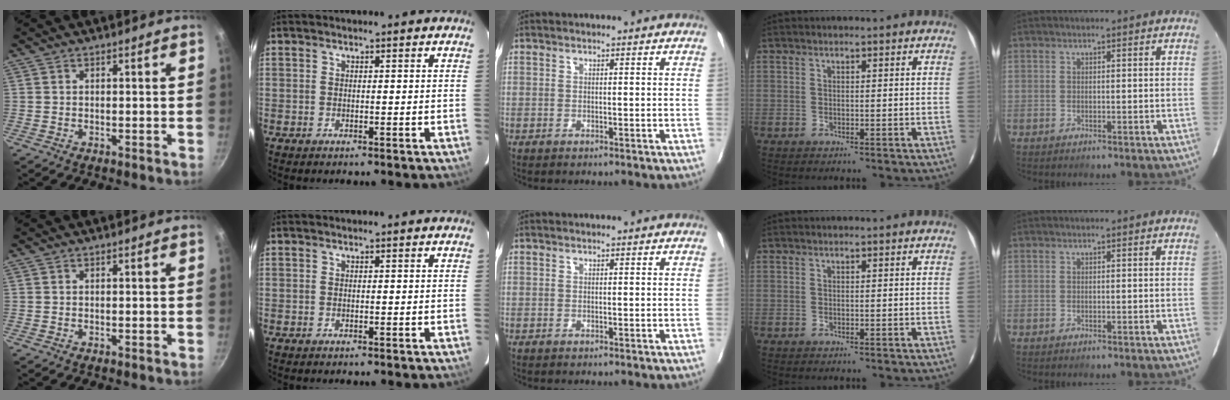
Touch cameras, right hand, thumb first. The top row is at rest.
{}